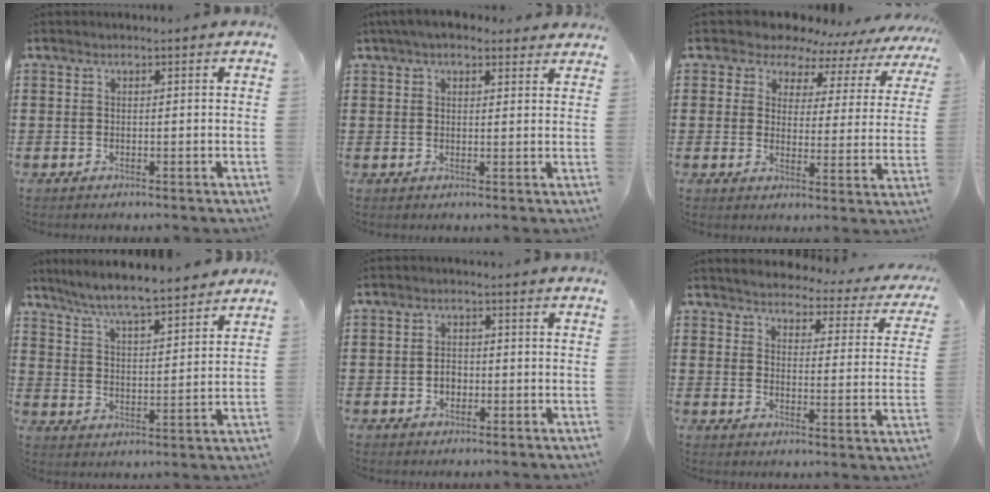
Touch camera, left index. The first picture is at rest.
{"total": 4.1, "force": [3.4, 1.2, 2.0], "torque": [-0.048, 0.000, 0.063]}
{"total": 5.9, "force": [5.2, 2.4, 1.1], "torque": [-0.055, -0.028, 0.089]}
{"total": 6.4, "force": [5.9, 0.1, 2.4], "torque": [-0.071, -0.030, 0.103]}
{"total": 2.1, "force": [-0.5, 1.6, 1.3], "torque": [-0.029, 0.003, -0.011]}
{"total": 2.9, "force": [2.8, 0.0, 0.6], "torque": [-0.034, -0.025, 0.040]}